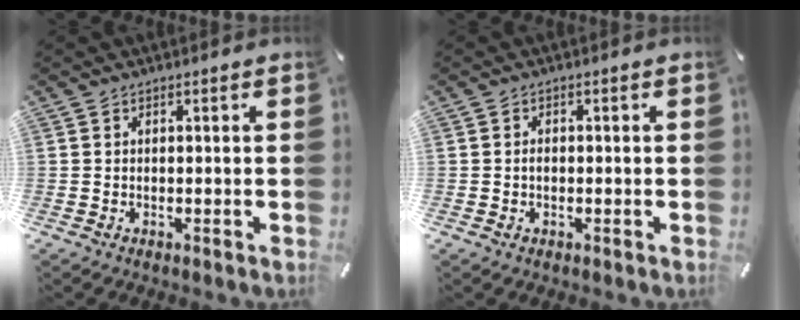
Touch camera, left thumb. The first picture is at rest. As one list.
[{"total": 1.5, "force": [-0.3, 0.9, 1.2], "torque": [-0.023, 0.003, -0.006]}]